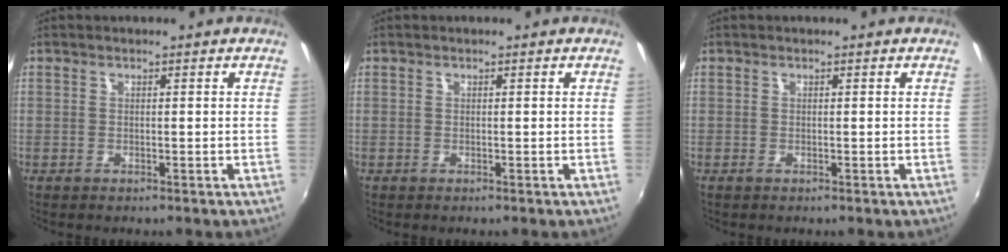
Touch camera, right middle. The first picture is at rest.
{"total": 0.0}
{"total": 0.0}